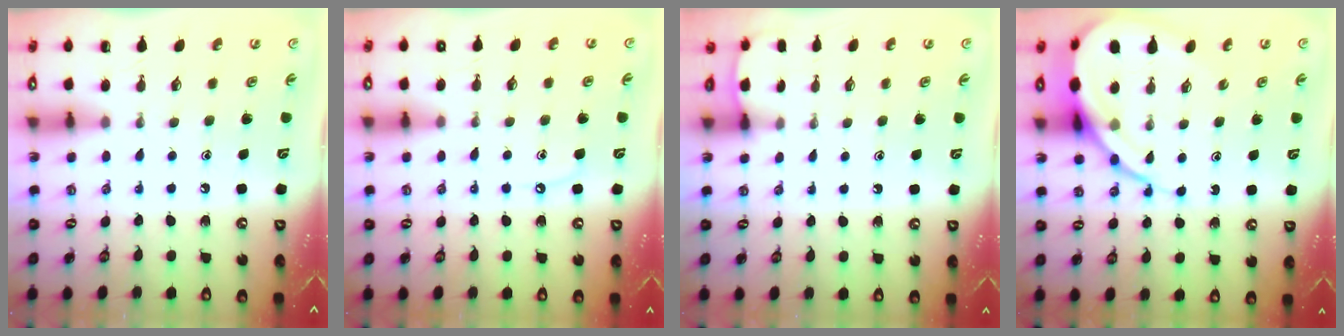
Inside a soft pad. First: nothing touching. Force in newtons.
{"total": 5.8, "press": 5.8, "slide": 0.8}
{"total": 2.2, "press": 2.2, "slide": 0.2}
{"total": 13.1, "press": 13.0, "slide": 1.2}